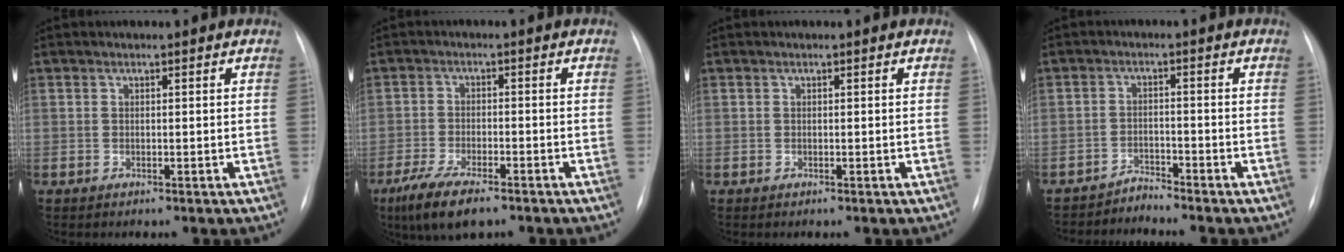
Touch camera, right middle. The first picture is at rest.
{"total": 8.3, "force": [-5.8, 2.1, 5.6], "torque": [-0.107, -0.018, -0.096]}
{"total": 0.0}
{"total": 2.7, "force": [-2.5, -0.7, -0.8], "torque": [0.020, -0.013, -0.041]}